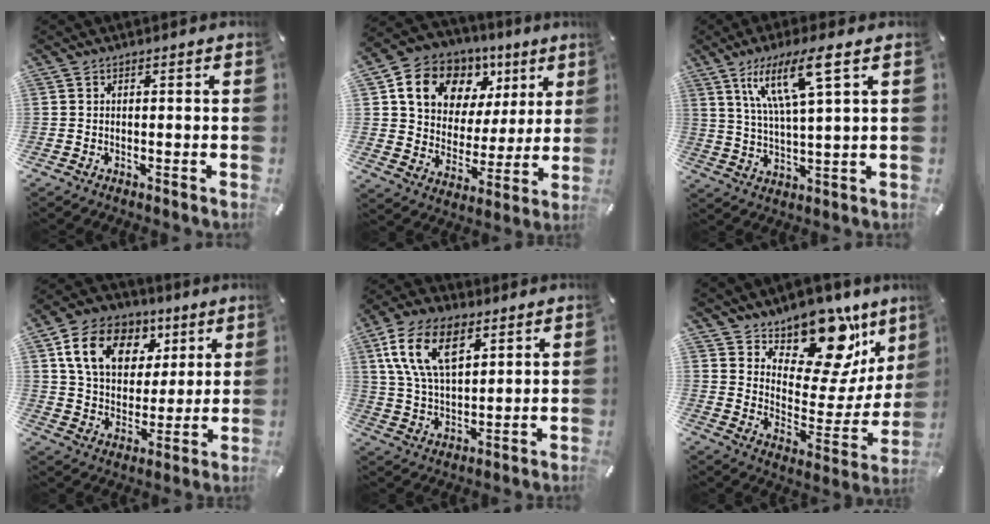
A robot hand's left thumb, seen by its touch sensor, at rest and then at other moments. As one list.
[{"total": 14.3, "force": [7.5, 10.9, 5.4], "torque": [-0.092, -0.039, 0.140]}, {"total": 13.2, "force": [6.6, 2.6, 11.1], "torque": [-0.224, -0.002, 0.110]}, {"total": 14.9, "force": [7.3, 11.0, 6.9], "torque": [-0.130, -0.016, 0.139]}, {"total": 14.6, "force": [6.9, 8.3, 9.8], "torque": [-0.218, -0.005, 0.127]}, {"total": 17.2, "force": [13.4, 8.5, 6.7], "torque": [-0.089, -0.123, 0.225]}]